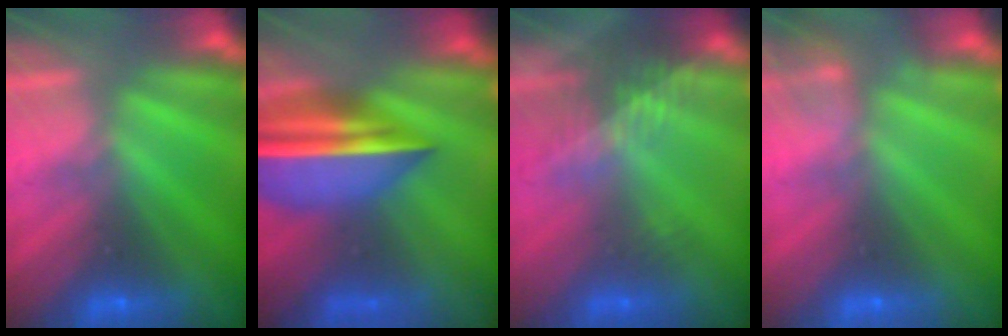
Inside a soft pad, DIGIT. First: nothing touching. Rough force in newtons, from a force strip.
{"total": 7.2}
{"total": 2.4}
{"total": 1.8}